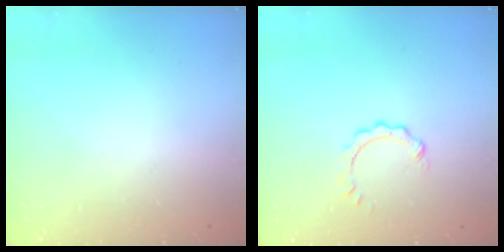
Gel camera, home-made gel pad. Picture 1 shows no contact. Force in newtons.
{"total": 1.7, "press": 1.7, "slide": 0.3}